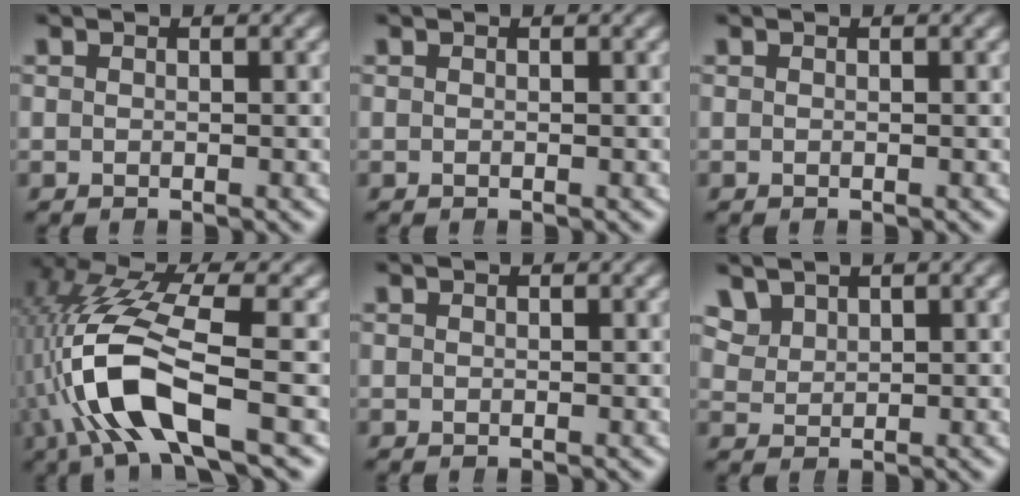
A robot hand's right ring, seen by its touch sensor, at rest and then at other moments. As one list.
[{"total": 0.0}, {"total": 0.0}, {"total": 9.1, "force": [-0.9, 4.0, 8.1], "torque": [-0.196, -0.022, -0.002]}, {"total": 0.0}, {"total": 2.5, "force": [2.3, 0.9, 0.4], "torque": [-0.017, -0.002, 0.049]}]